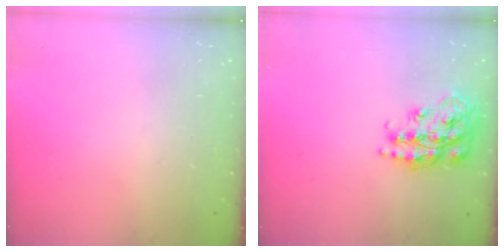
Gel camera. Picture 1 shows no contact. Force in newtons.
{"total": 19.2, "press": 19.2, "slide": 1.3}